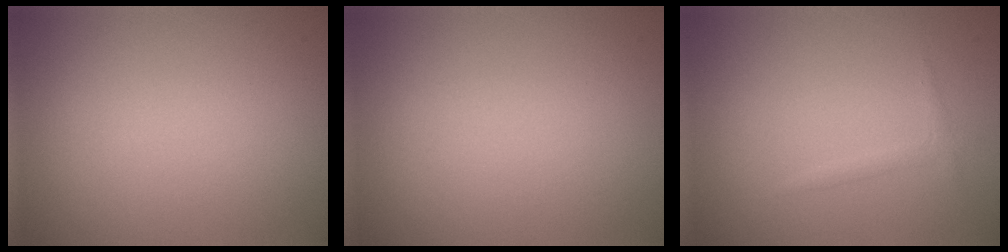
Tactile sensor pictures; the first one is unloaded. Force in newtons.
{"total": 0.0}
{"total": 0.8, "press": 0.8, "slide": 0.1}